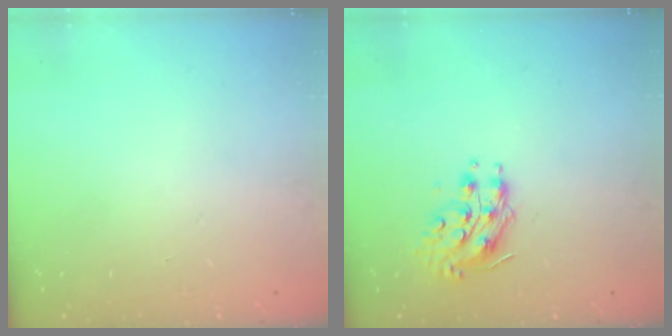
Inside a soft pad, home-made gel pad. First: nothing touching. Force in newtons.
{"total": 9.0, "press": 9.0, "slide": 0.4}